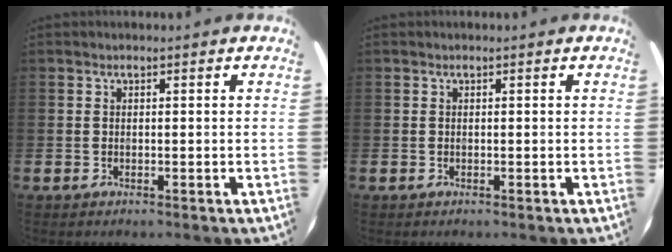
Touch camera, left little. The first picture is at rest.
{"total": 0.0}